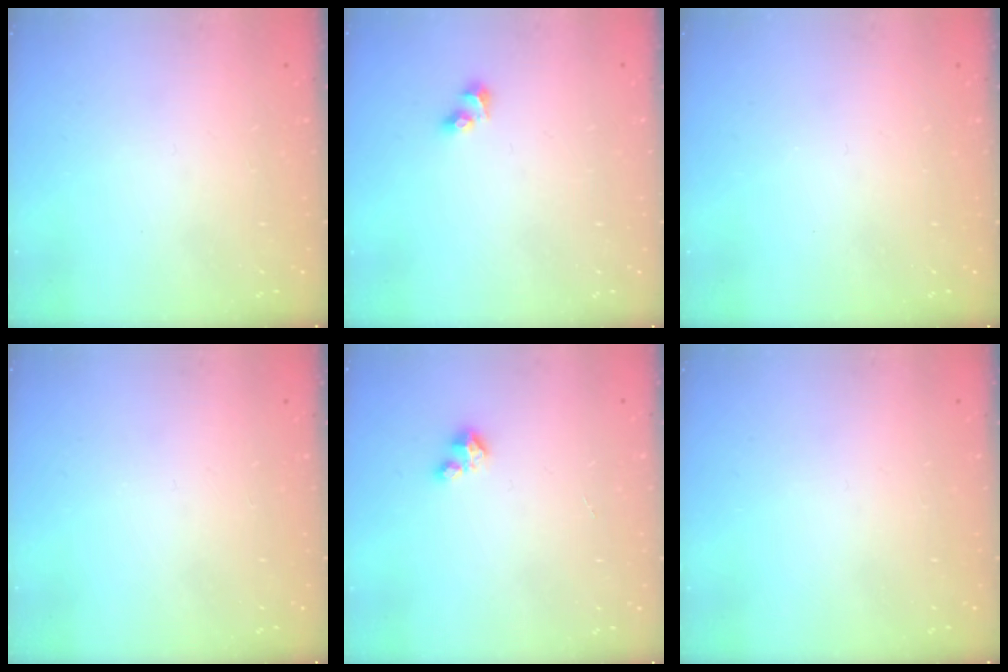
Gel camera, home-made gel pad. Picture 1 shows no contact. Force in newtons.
{"total": 3.5, "press": 3.0, "slide": 1.8}
{"total": 0.0}
{"total": 0.0}
{"total": 1.5, "press": 1.5, "slide": 0.2}
{"total": 0.0}